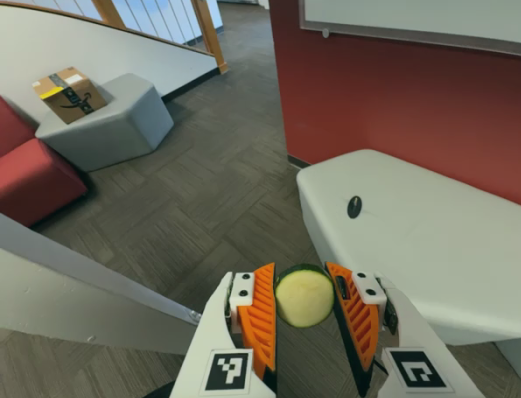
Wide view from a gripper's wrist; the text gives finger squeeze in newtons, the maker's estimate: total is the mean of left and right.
{"total": 13.7, "left": 14.2, "right": 13.3}